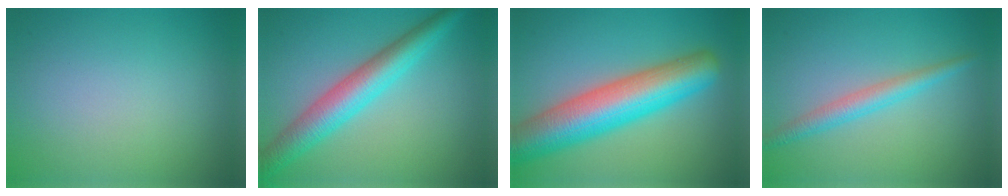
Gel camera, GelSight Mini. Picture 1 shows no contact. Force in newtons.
{"total": 5.9, "press": 5.9, "slide": 0.1}
{"total": 10.2, "press": 10.2, "slide": 0.2}
{"total": 2.6, "press": 2.6, "slide": 0.0}